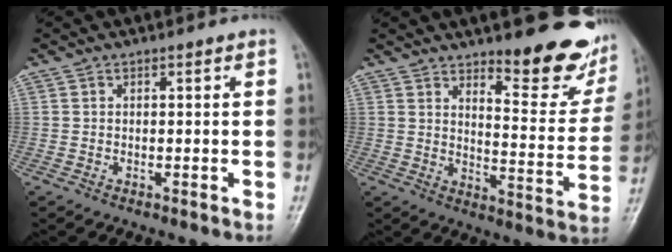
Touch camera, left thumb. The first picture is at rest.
{"total": 16.0, "force": [11.4, 4.9, 10.1], "torque": [-0.081, -0.094, 0.152]}